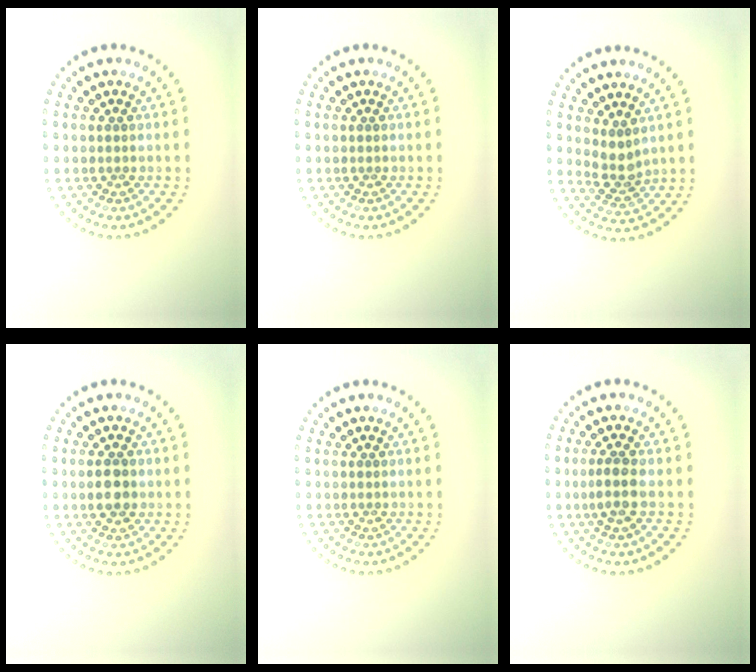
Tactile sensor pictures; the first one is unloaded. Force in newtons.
{"total": 0.0}
{"total": 2.2, "press": 1.8, "slide": 1.3}
{"total": 2.6, "press": 2.6, "slide": 0.0}
{"total": 0.0}
{"total": 2.1, "press": 1.8, "slide": 1.0}